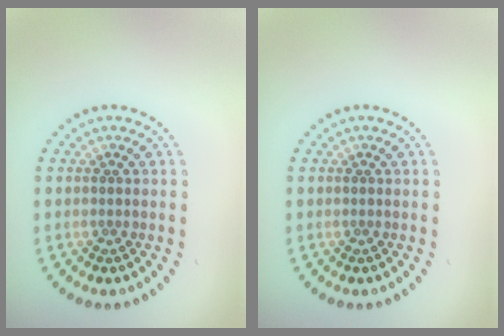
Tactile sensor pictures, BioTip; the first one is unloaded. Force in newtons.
{"total": 0.0}